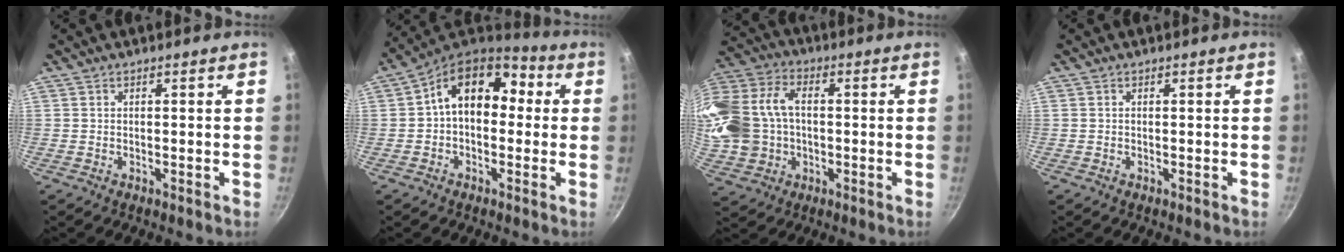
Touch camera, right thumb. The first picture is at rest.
{"total": 14.7, "force": [1.4, 9.6, 11.0], "torque": [-0.130, 0.048, 0.008]}
{"total": 21.6, "force": [0.0, 16.5, 13.8], "torque": [-0.330, 0.033, 0.008]}
{"total": 0.0}